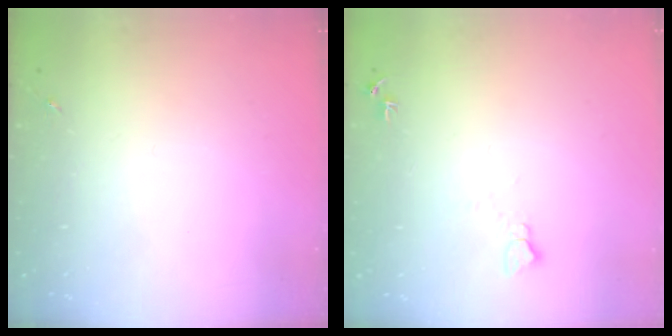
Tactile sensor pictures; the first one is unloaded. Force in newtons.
{"total": 5.7, "press": 5.7, "slide": 0.7}